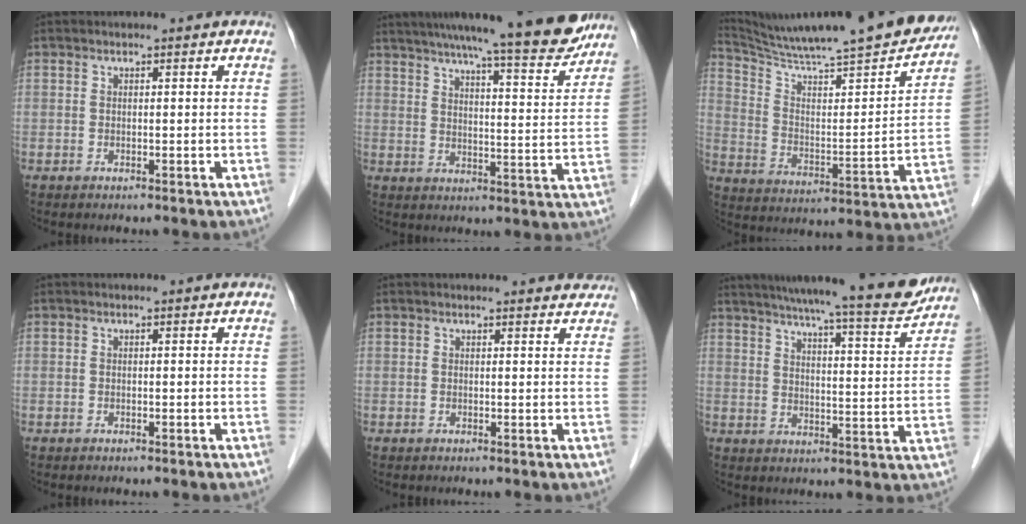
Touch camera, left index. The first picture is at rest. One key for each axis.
{"total": 17.8, "fx": 15.7, "fy": 0.9, "fz": 8.4, "tx": -0.120, "ty": -0.016, "tz": 0.210}
{"total": 24.7, "fx": 22.4, "fy": 0.4, "fz": 10.4, "tx": -0.170, "ty": -0.061, "tz": 0.324}
{"total": 0.0}
{"total": 4.7, "fx": 4.6, "fy": 0.8, "fz": 0.6, "tx": 0.000, "ty": 0.000, "tz": 0.035}
{"total": 19.1, "fx": 17.1, "fy": 0.8, "fz": 8.6, "tx": -0.127, "ty": -0.026, "tz": 0.226}